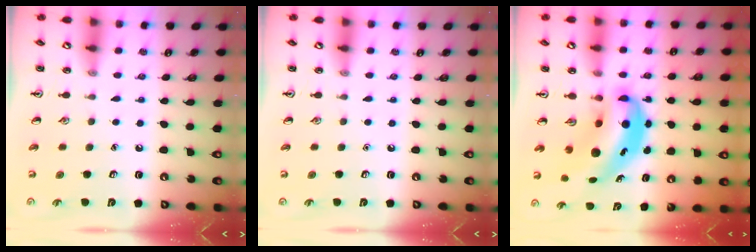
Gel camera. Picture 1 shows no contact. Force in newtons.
{"total": 0.0}
{"total": 9.4, "press": 9.0, "slide": 2.5}